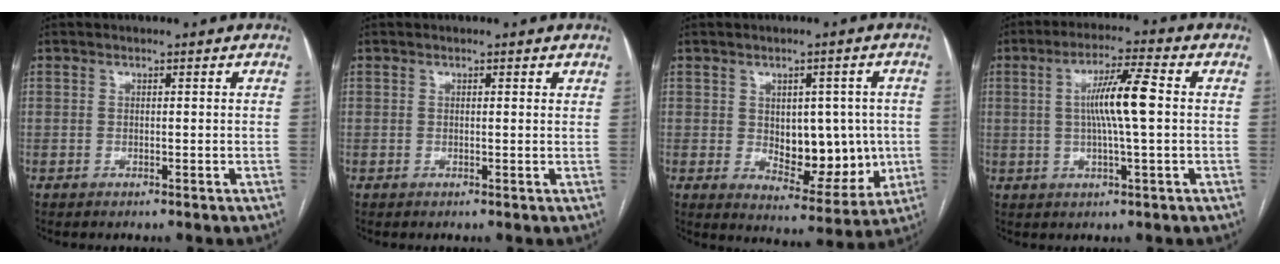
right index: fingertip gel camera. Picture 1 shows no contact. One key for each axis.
{"total": 0.8, "fx": 0.5, "fy": 0.2, "fz": 0.5, "tx": -0.007, "ty": 0.000, "tz": 0.002}
{"total": 11.0, "fx": -0.2, "fy": 6.2, "fz": 9.1, "tx": -0.110, "ty": 0.004, "tz": 0.018}
{"total": 8.4, "fx": 0.7, "fy": 0.2, "fz": 8.4, "tx": -0.153, "ty": 0.006, "tz": 0.009}